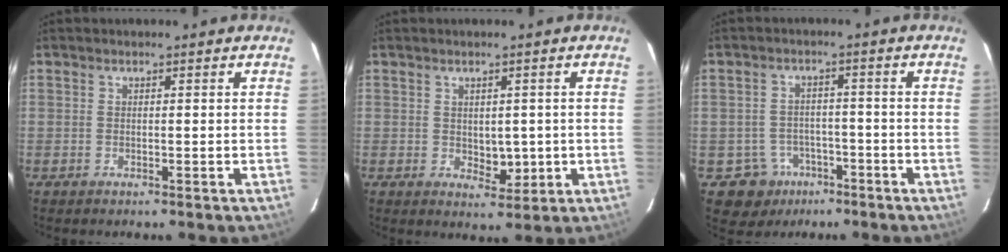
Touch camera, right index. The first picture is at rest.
{"total": 3.8, "force": [-0.2, 2.3, 3.0], "torque": [-0.036, -0.004, 0.008]}
{"total": 6.3, "force": [-3.0, 5.5, 0.2], "torque": [-0.001, 0.013, -0.037]}